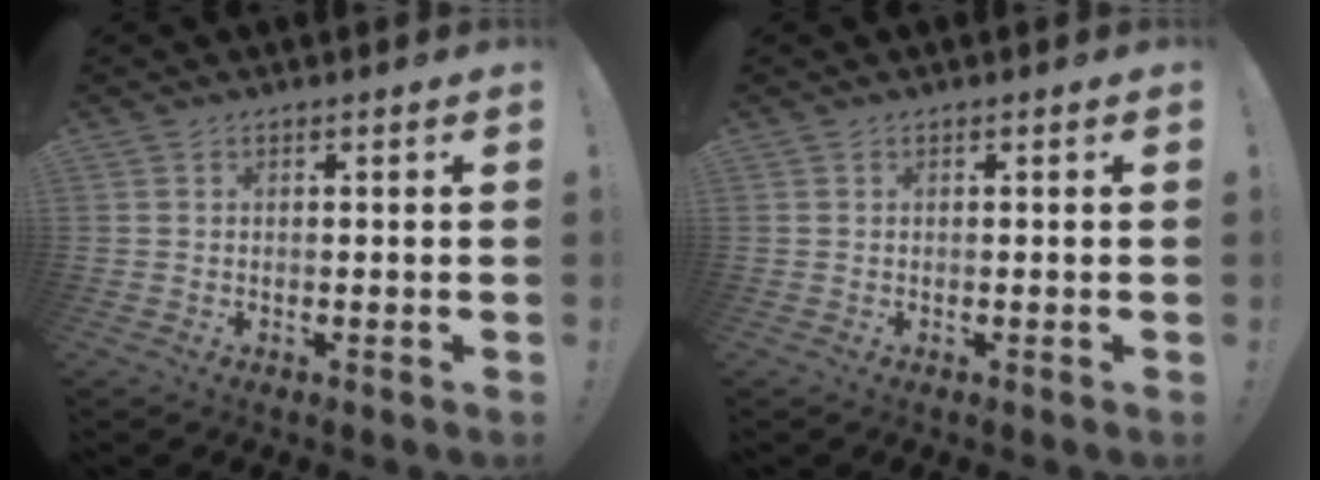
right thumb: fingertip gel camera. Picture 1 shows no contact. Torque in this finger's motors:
{"motor_torque": [-0.24, -0.03, 0.05, -0.10, 0.06]}